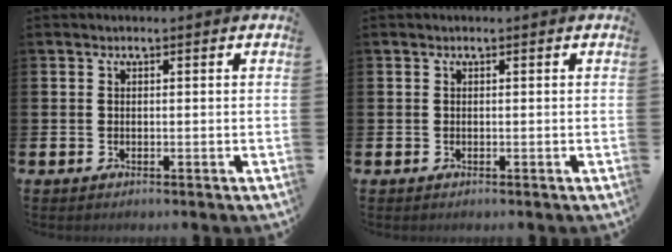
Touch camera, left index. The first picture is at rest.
{"total": 0.0}